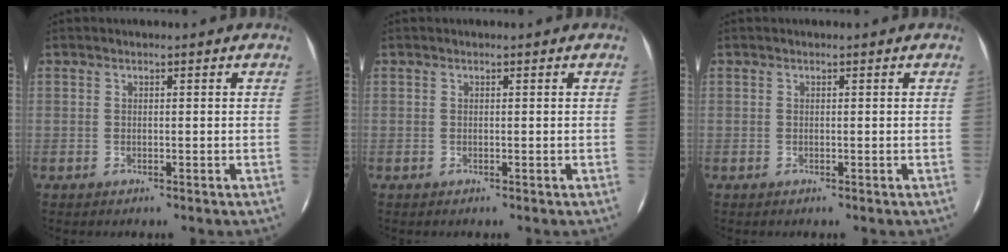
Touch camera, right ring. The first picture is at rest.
{"total": 0.0}
{"total": 0.0}